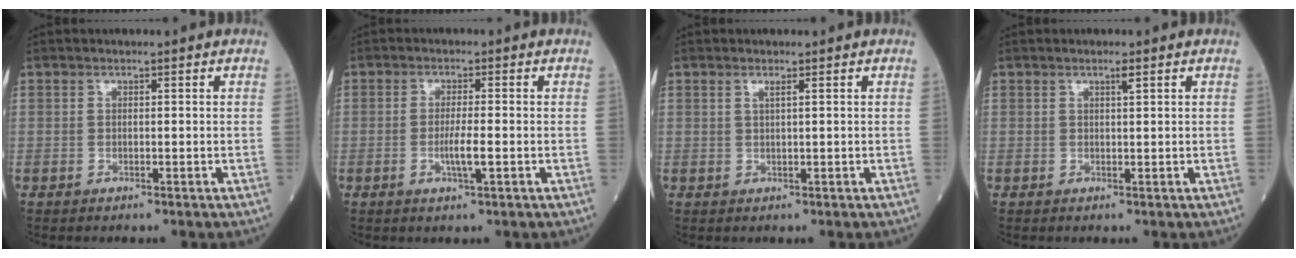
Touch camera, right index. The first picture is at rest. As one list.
[{"total": 3.4, "force": [-0.8, -0.1, 3.2], "torque": [-0.064, -0.005, -0.016]}, {"total": 0.9, "force": [0.5, -0.1, 0.7], "torque": [-0.020, -0.001, 0.011]}, {"total": 1.0, "force": [0.6, -0.1, 0.8], "torque": [-0.015, -0.001, 0.010]}]